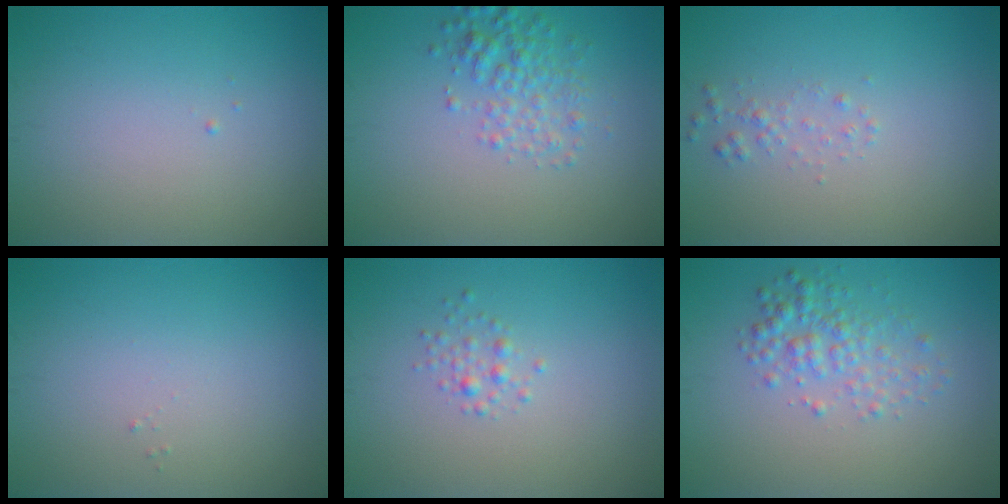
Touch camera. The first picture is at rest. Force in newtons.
{"total": 2.9, "press": 2.9, "slide": 0.0}
{"total": 1.0, "press": 1.0, "slide": 0.1}
{"total": 0.0}
{"total": 1.2, "press": 1.2, "slide": 0.0}
{"total": 2.8, "press": 2.8, "slide": 0.0}